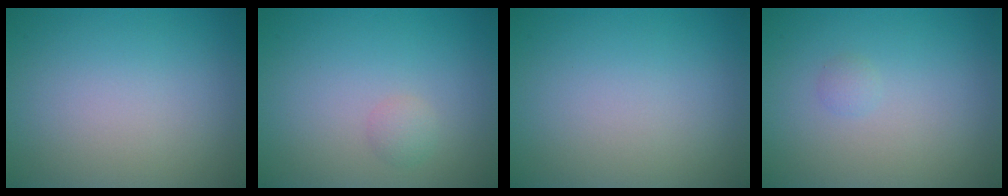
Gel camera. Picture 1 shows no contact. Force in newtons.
{"total": 1.1, "press": 1.1, "slide": 0.0}
{"total": 0.0}
{"total": 0.6, "press": 0.6, "slide": 0.1}